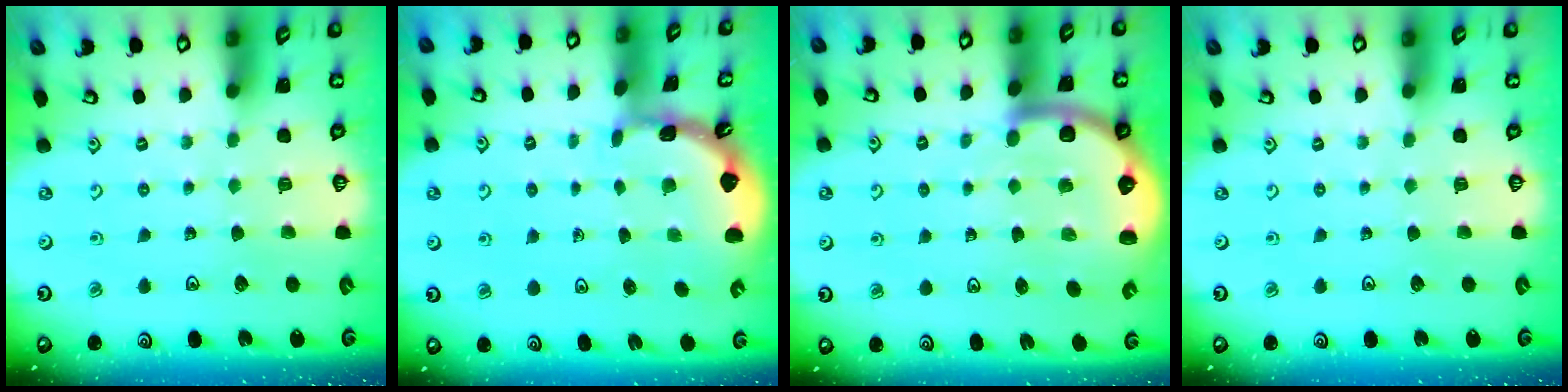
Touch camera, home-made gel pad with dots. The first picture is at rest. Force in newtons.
{"total": 1.8, "press": 1.8, "slide": 0.1}
{"total": 8.2, "press": 7.9, "slide": 2.0}
{"total": 0.0}